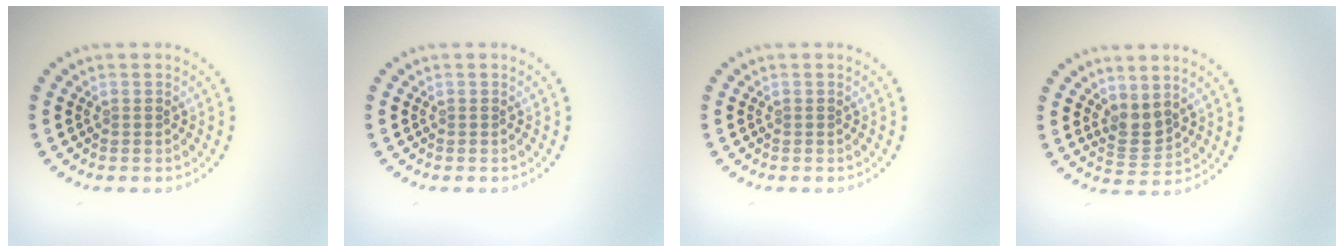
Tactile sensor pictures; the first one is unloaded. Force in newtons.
{"total": 0.0}
{"total": 0.0}
{"total": 2.2, "press": 1.8, "slide": 1.1}